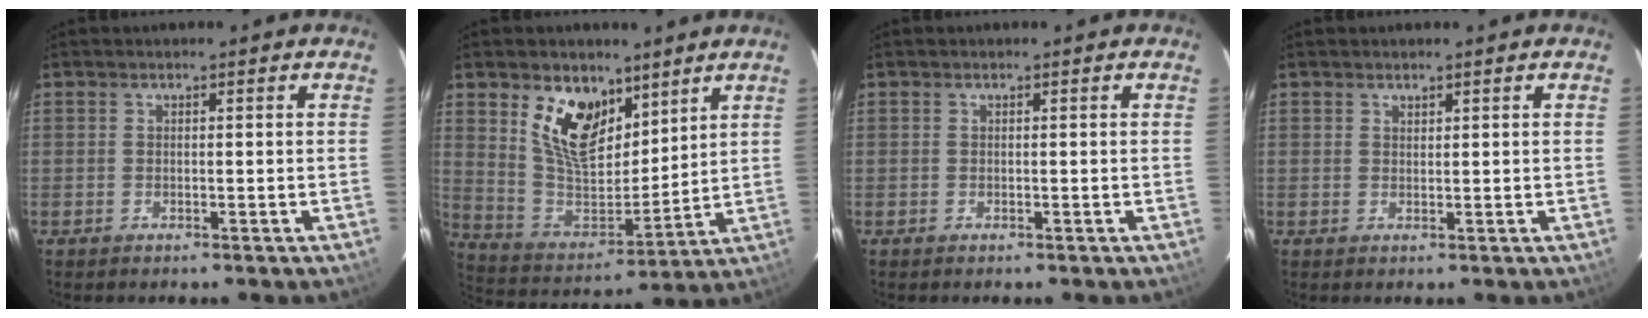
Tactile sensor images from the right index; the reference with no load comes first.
{"total": 14.5, "force": [8.3, 8.2, 8.6], "torque": [-0.167, -0.005, 0.163]}
{"total": 0.0}
{"total": 0.8, "force": [0.7, 0.4, 0.1], "torque": [-0.002, 0.001, 0.014]}